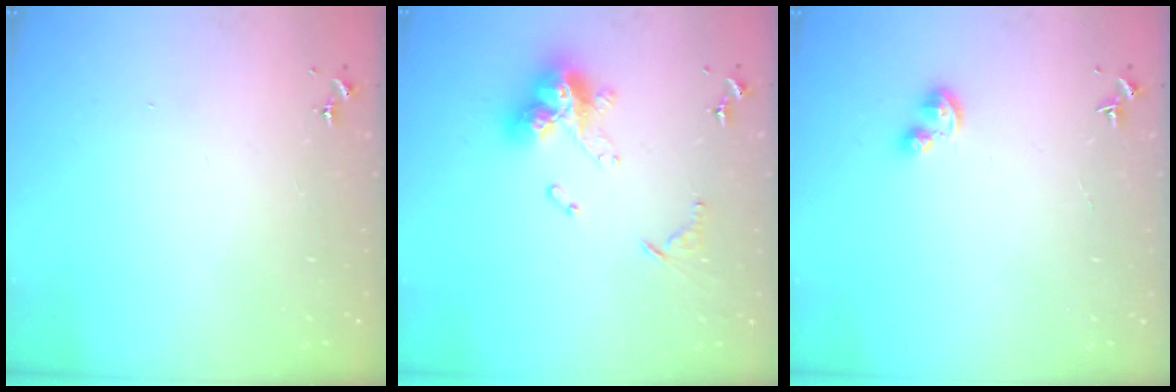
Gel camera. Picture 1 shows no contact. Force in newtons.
{"total": 17.4, "press": 17.3, "slide": 1.8}
{"total": 4.3, "press": 4.3, "slide": 0.5}